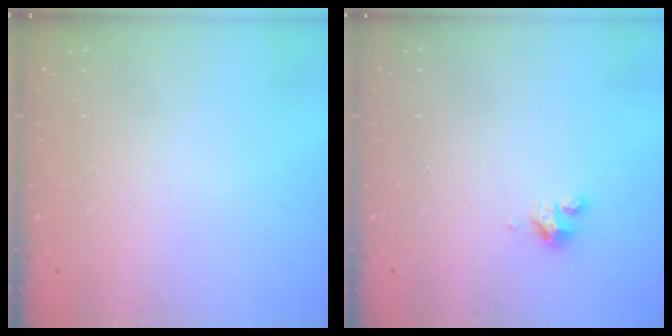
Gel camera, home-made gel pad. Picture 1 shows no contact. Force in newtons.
{"total": 2.8, "press": 2.8, "slide": 0.2}